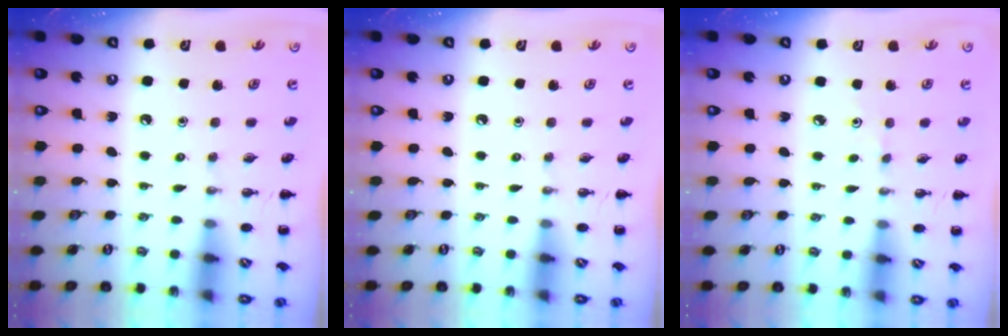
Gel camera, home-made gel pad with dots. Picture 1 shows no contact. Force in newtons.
{"total": 0.0}
{"total": 2.9, "press": 2.7, "slide": 0.9}